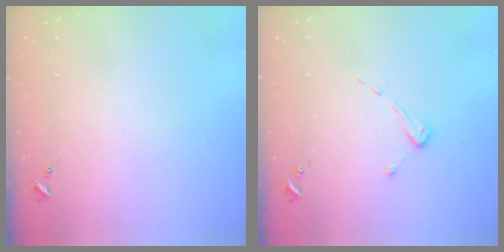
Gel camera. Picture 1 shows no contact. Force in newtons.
{"total": 4.3, "press": 4.3, "slide": 0.5}